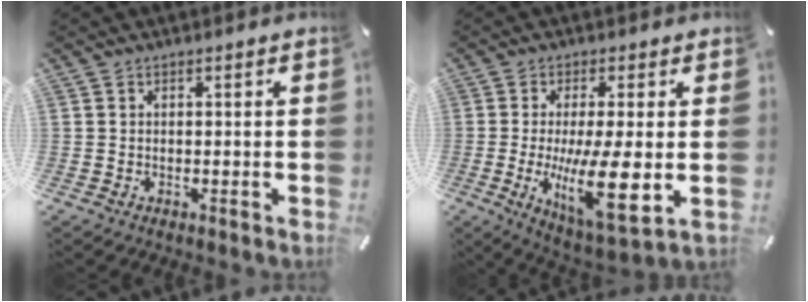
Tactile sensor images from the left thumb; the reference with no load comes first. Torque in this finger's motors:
{"motor_torque": [1.55, 2.93, 0.88, 0.30, 0.21]}